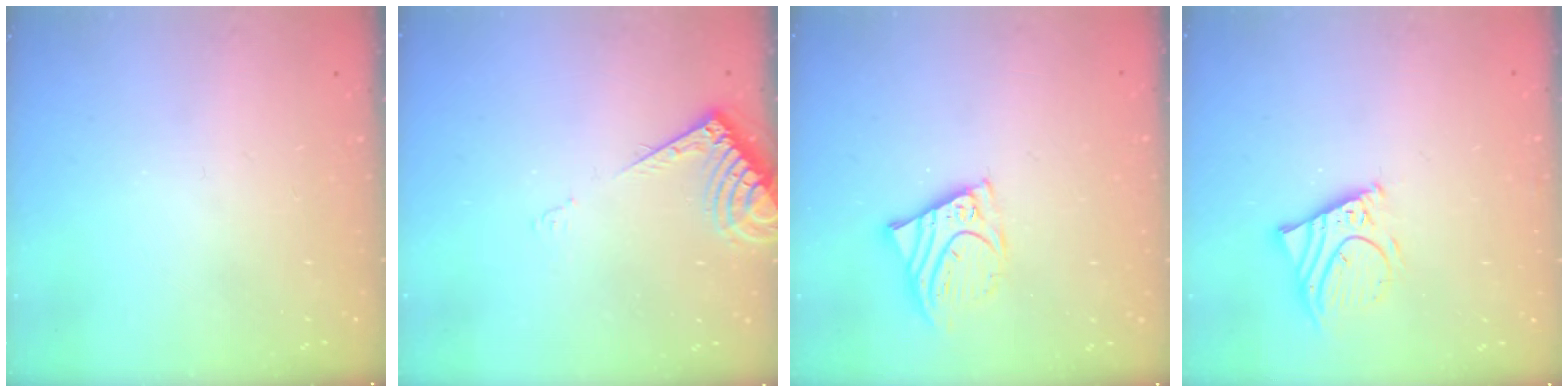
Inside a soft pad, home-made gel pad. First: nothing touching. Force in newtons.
{"total": 7.0, "press": 7.0, "slide": 0.6}
{"total": 10.0, "press": 9.9, "slide": 1.2}
{"total": 9.3, "press": 9.2, "slide": 1.4}